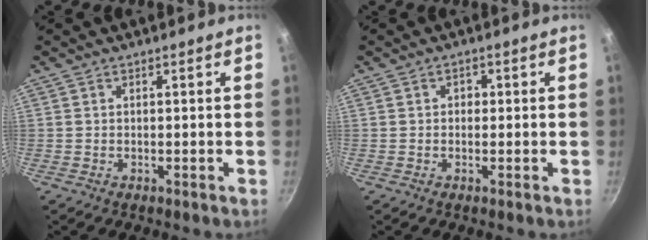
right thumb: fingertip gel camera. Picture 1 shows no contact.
{"total": 1.2, "force": [0.0, 1.0, 0.6], "torque": [-0.003, 0.005, -0.001]}